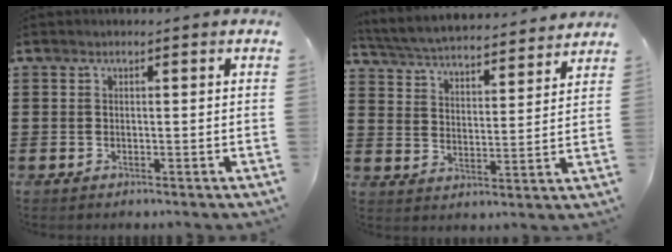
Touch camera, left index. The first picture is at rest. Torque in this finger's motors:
{"motor_torque": [1.25, -0.89, 0.50, 0.14]}